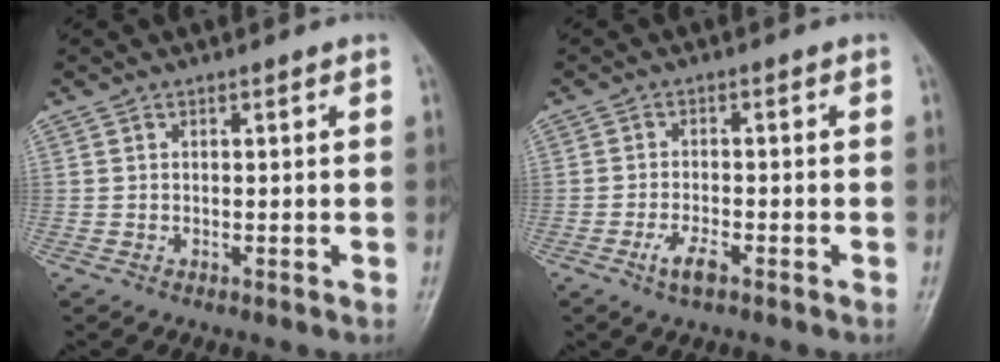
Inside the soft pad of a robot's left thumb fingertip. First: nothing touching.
{"total": 3.5, "force": [-1.9, 1.2, 2.6], "torque": [-0.057, 0.006, -0.036]}